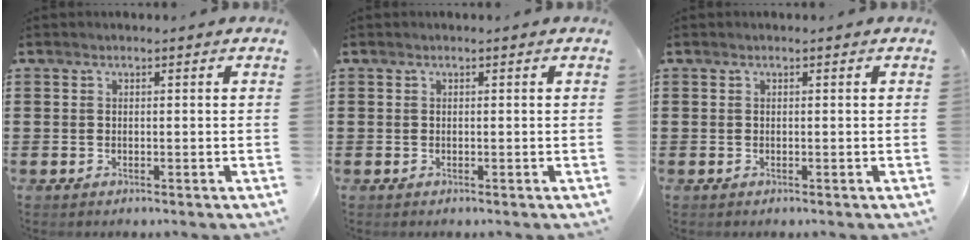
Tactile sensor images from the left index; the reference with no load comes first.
{"total": 0.0}
{"total": 0.0}